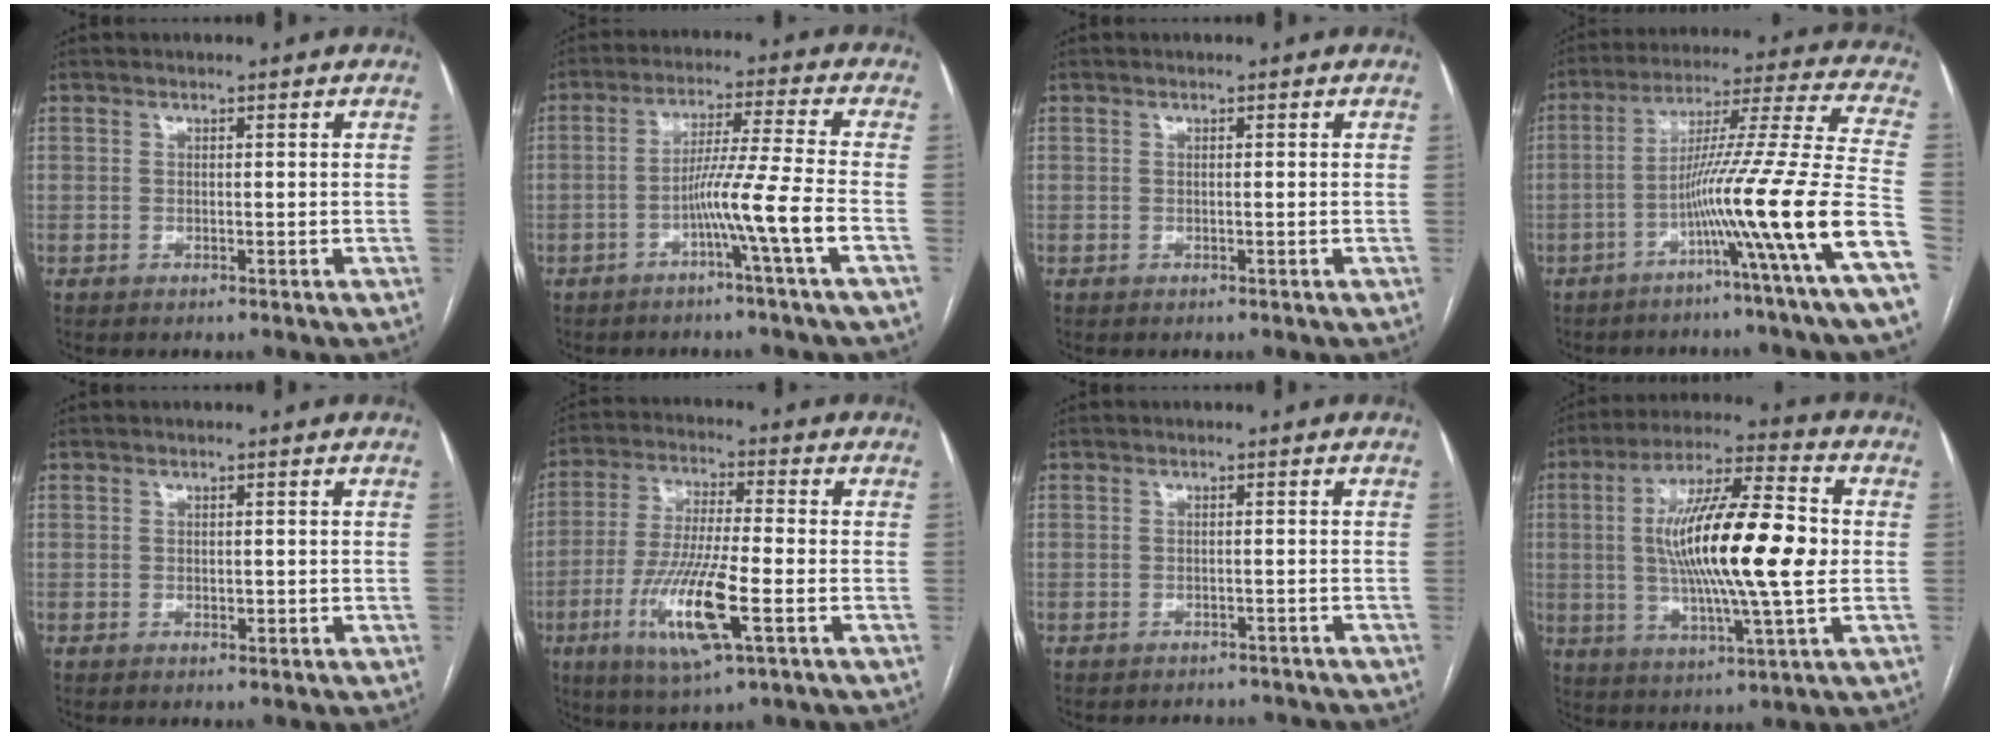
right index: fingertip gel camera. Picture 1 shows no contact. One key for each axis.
{"total": 8.4, "fx": -3.3, "fy": -2.3, "fz": 7.3, "tx": -0.129, "ty": 0.002, "tz": -0.063}
{"total": 0.0}
{"total": 20.9, "fx": -7.3, "fy": -3.1, "fz": 19.4, "tx": -0.297, "ty": -0.010, "tz": -0.131}
{"total": 0.8, "fx": -0.1, "fy": 0.5, "fz": 0.6, "tx": -0.008, "ty": -0.001, "tz": 0.001}
{"total": 13.1, "fx": -4.4, "fy": 1.4, "fz": 12.2, "tx": -0.249, "ty": -0.021, "tz": -0.079}
{"total": 5.8, "fx": -5.4, "fy": 2.0, "fz": 0.8, "tx": -0.004, "ty": 0.005, "tz": -0.054}
{"total": 18.4, "fx": 0.4, "fy": 2.3, "fz": 18.2, "tx": -0.325, "ty": 0.007, "tz": 0.002}